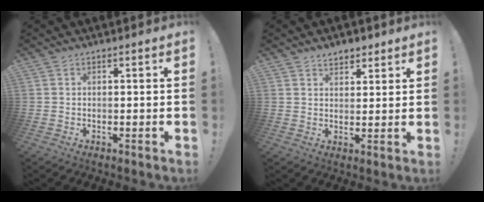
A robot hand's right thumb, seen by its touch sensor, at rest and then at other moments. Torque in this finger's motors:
{"motor_torque": [0.01, 0.02, 0.00, 0.00, 0.00]}